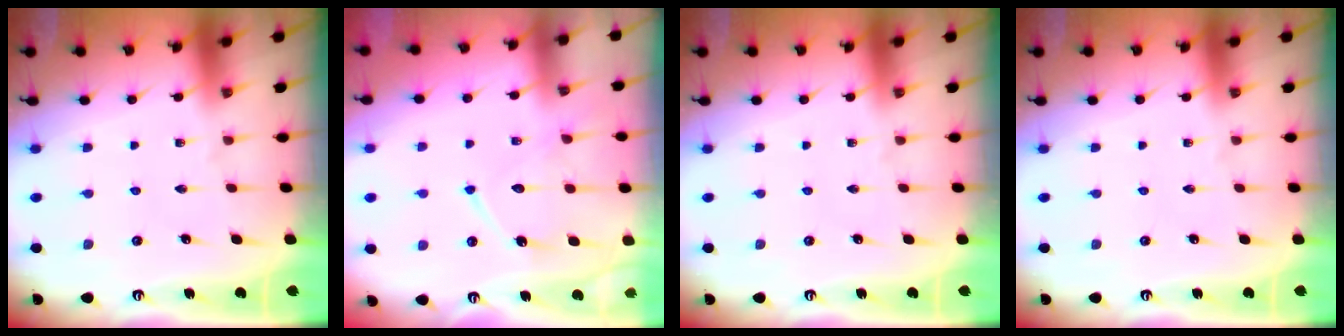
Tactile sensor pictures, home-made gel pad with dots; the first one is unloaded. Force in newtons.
{"total": 13.2, "press": 13.1, "slide": 1.2}
{"total": 0.0}
{"total": 0.0}